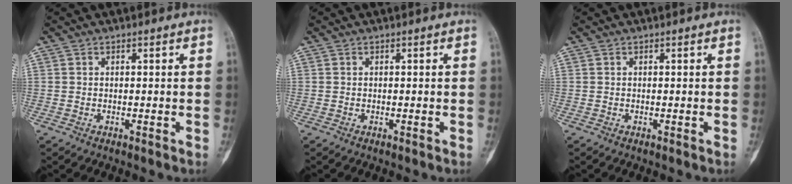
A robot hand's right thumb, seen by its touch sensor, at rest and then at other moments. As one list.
[{"total": 0.0}, {"total": 0.0}]